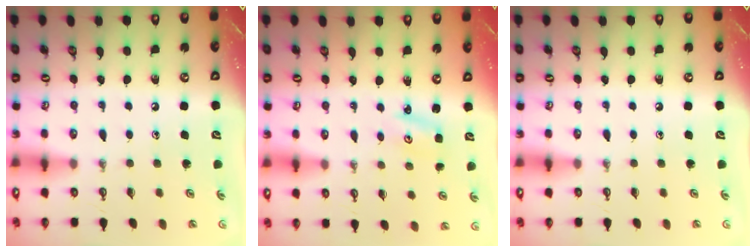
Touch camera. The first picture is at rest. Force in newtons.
{"total": 3.4, "press": 3.4, "slide": 0.4}
{"total": 0.0}